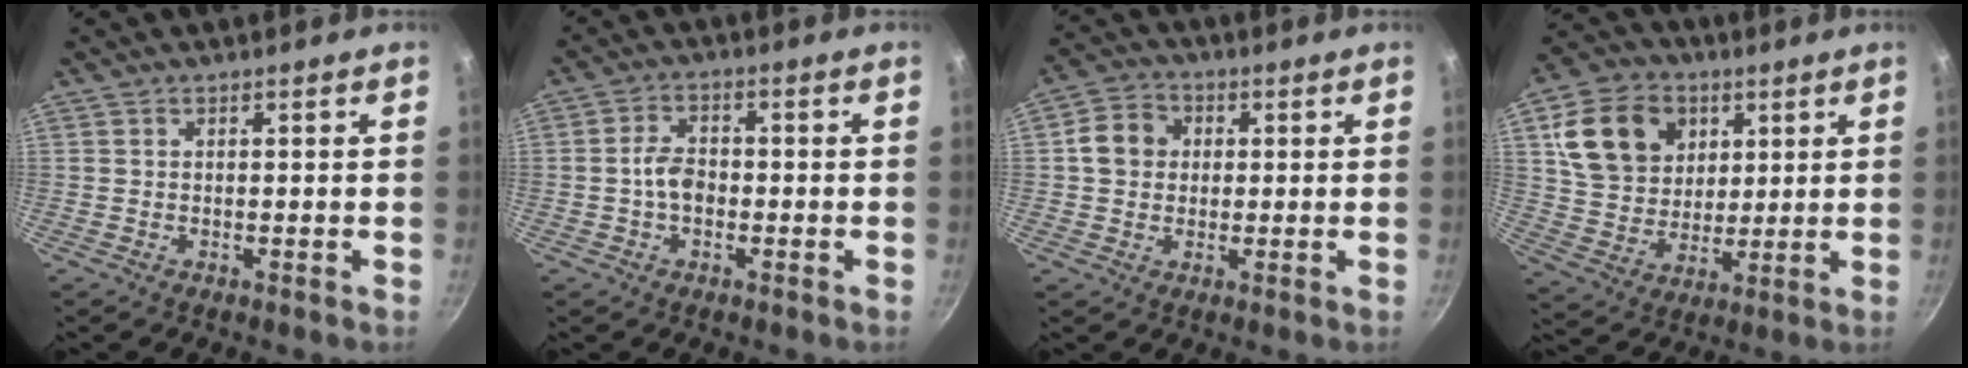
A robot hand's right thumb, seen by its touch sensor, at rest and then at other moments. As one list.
[{"total": 4.6, "force": [-0.9, 3.0, 3.3], "torque": [-0.055, 0.016, -0.021]}, {"total": 7.2, "force": [0.7, 6.3, 3.4], "torque": [-0.048, 0.015, 0.003]}, {"total": 16.4, "force": [5.6, 13.1, 8.2], "torque": [-0.123, -0.003, 0.104]}]